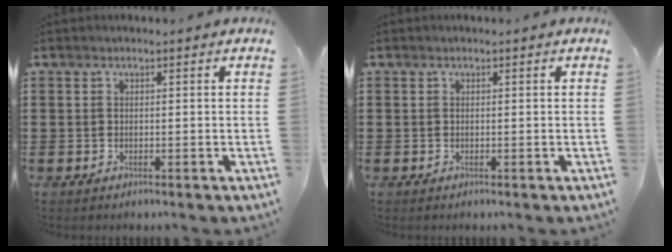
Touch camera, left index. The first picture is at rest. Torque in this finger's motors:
{"motor_torque": [0.00, 0.01, 0.00, 0.00]}